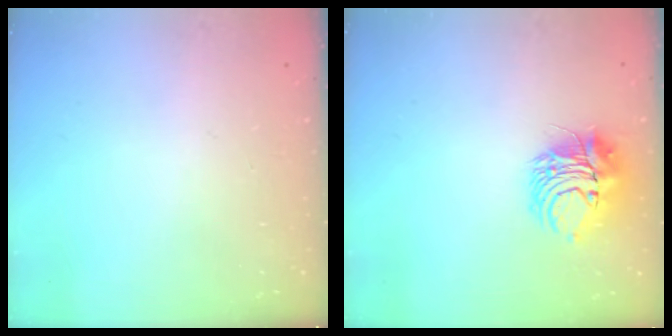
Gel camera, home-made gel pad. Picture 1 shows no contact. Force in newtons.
{"total": 9.1, "press": 9.1, "slide": 1.1}